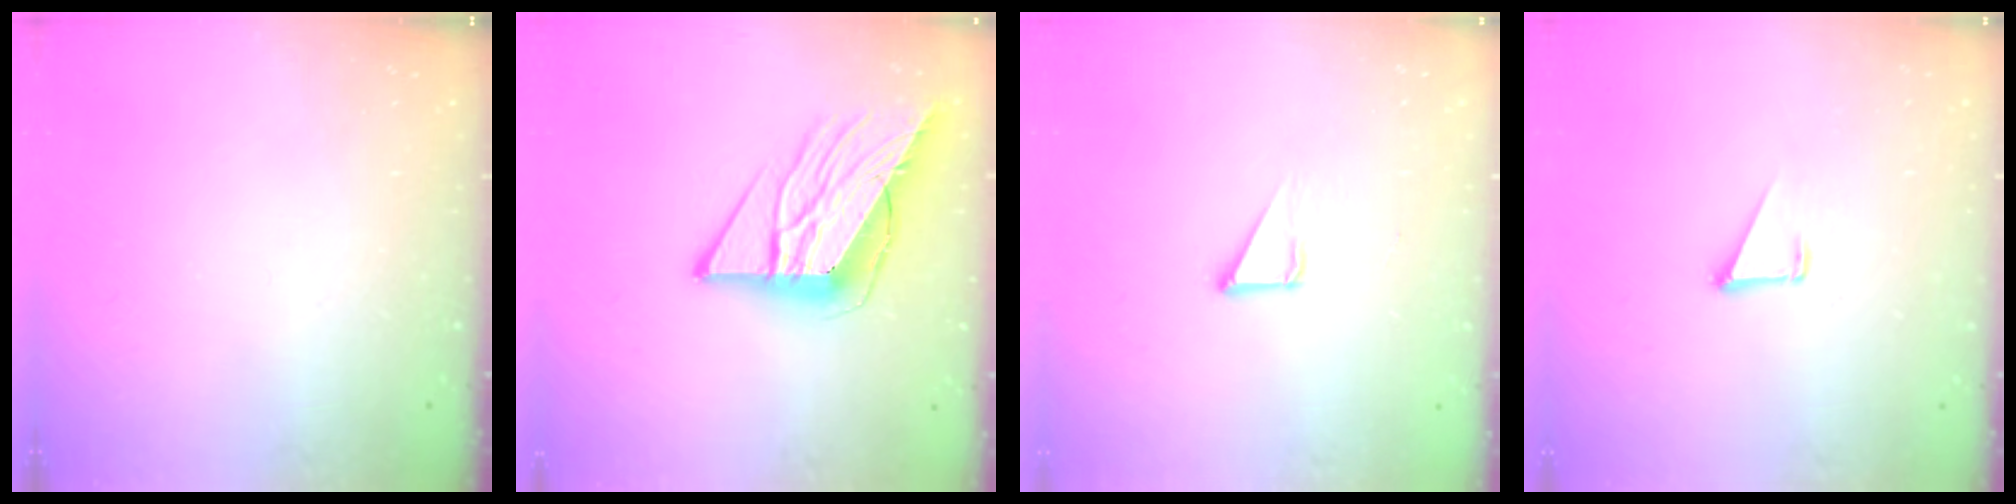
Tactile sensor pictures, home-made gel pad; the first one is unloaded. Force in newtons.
{"total": 14.7, "press": 14.6, "slide": 1.7}
{"total": 3.2, "press": 3.2, "slide": 0.2}
{"total": 1.7, "press": 1.7, "slide": 0.1}